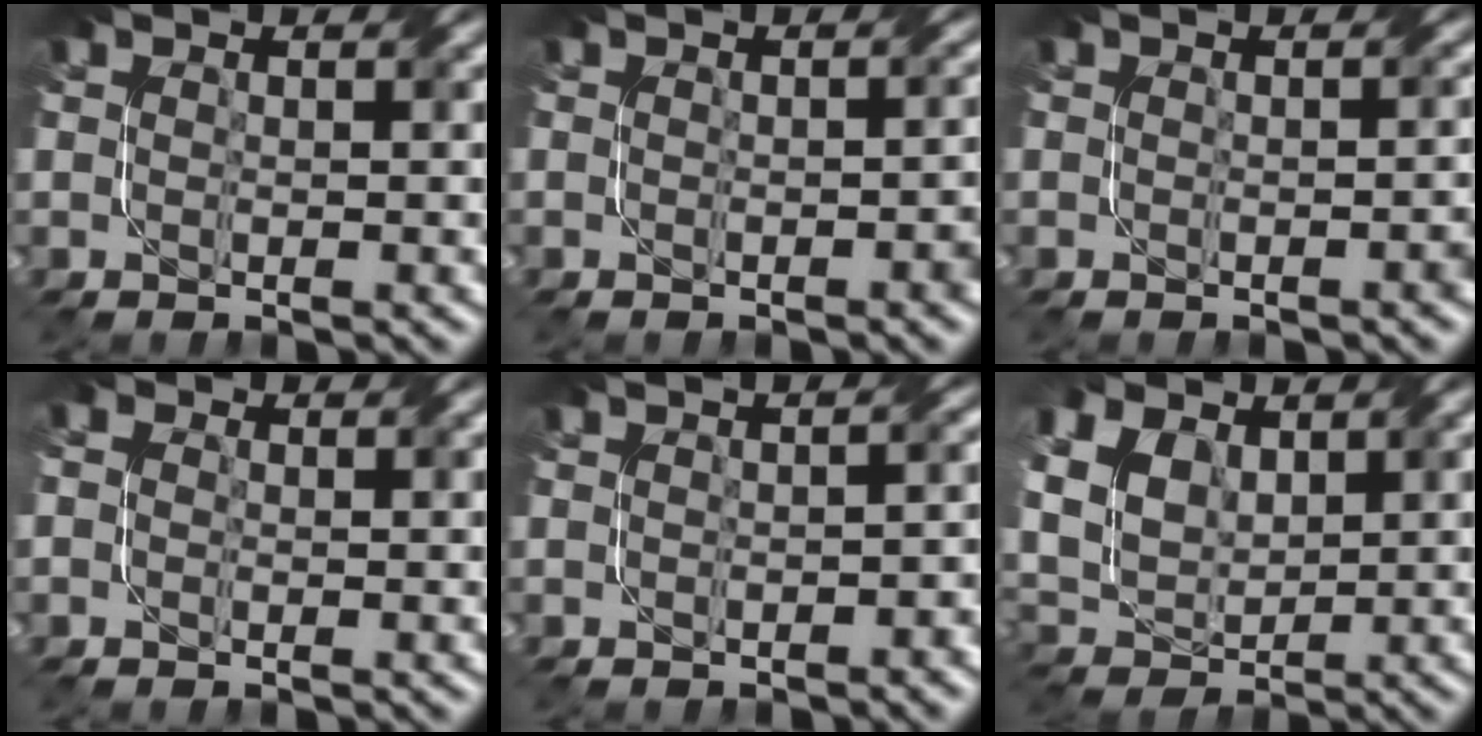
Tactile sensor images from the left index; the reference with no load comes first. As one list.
[{"total": 1.4, "force": [-0.6, 0.5, 1.2], "torque": [-0.016, 0.001, -0.007]}, {"total": 1.2, "force": [-0.6, 0.3, 1.0], "torque": [-0.011, 0.001, -0.008]}, {"total": 1.4, "force": [0.3, 1.2, 0.7], "torque": [-0.017, 0.004, -0.009]}, {"total": 2.0, "force": [-0.5, 1.0, 1.6], "torque": [-0.019, -0.002, -0.003]}, {"total": 9.7, "force": [3.9, 6.9, 5.6], "torque": [-0.142, 0.029, 0.069]}]